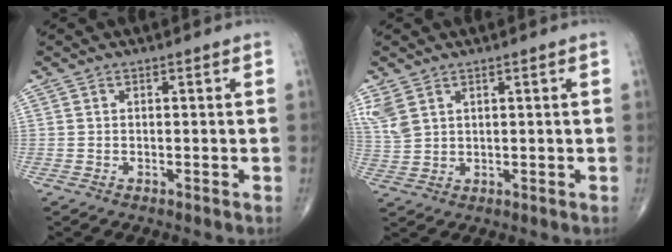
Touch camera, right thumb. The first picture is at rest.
{"total": 4.6, "force": [2.8, 2.5, 2.6], "torque": [-0.062, -0.003, 0.070]}